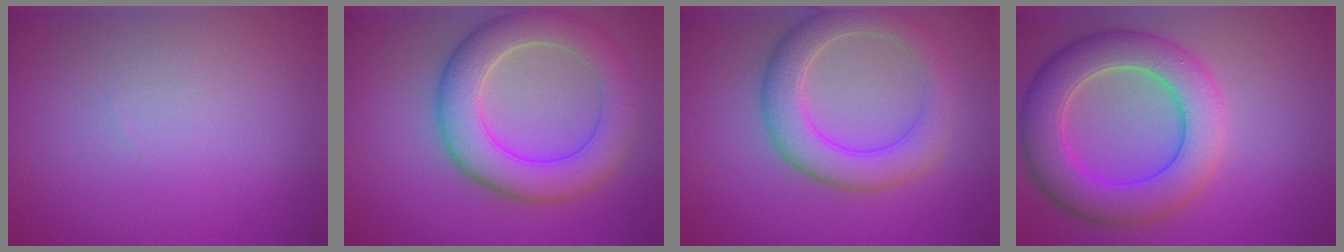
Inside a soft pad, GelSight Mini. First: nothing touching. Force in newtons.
{"total": 7.1, "press": 7.1, "slide": 0.5}
{"total": 5.2, "press": 5.2, "slide": 0.2}
{"total": 7.6, "press": 7.6, "slide": 0.3}